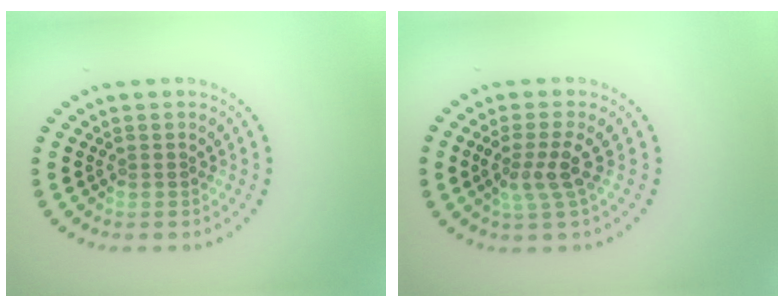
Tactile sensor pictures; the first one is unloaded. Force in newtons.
{"total": 2.6, "press": 1.9, "slide": 1.7}